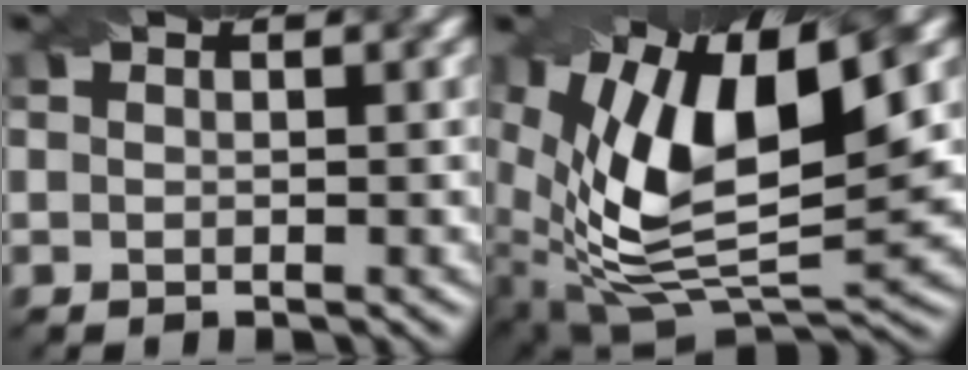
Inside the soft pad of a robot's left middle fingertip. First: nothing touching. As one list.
[{"total": 14.5, "force": [3.8, 6.8, 12.2], "torque": [-0.233, 0.005, 0.067]}]